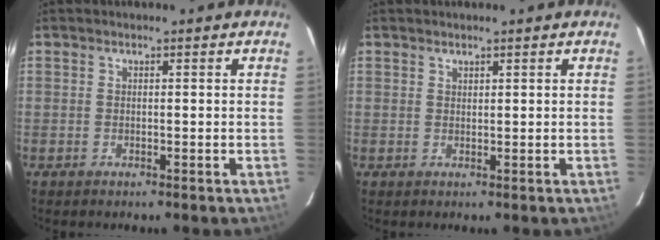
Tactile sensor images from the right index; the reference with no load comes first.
{"total": 0.7, "force": [0.7, 0.3, 0.1], "torque": [-0.001, 0.001, 0.014]}